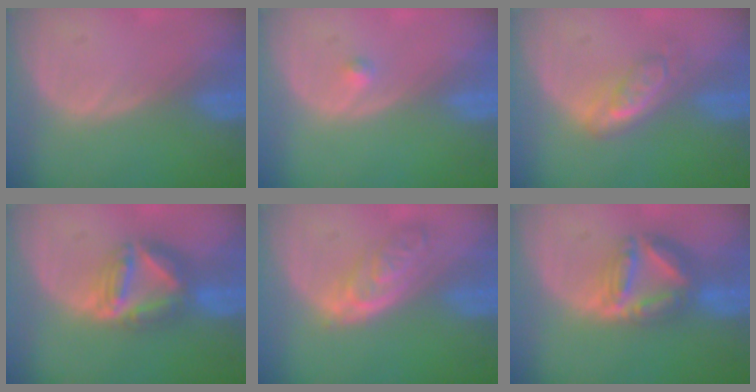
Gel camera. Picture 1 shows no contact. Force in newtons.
{"total": 0.8, "press": 0.8, "slide": 0.2}
{"total": 5.0, "press": 4.6, "slide": 2.0}
{"total": 7.7, "press": 6.8, "slide": 3.8}
{"total": 5.2, "press": 5.2, "slide": 0.4}
{"total": 8.2, "press": 7.0, "slide": 4.2}